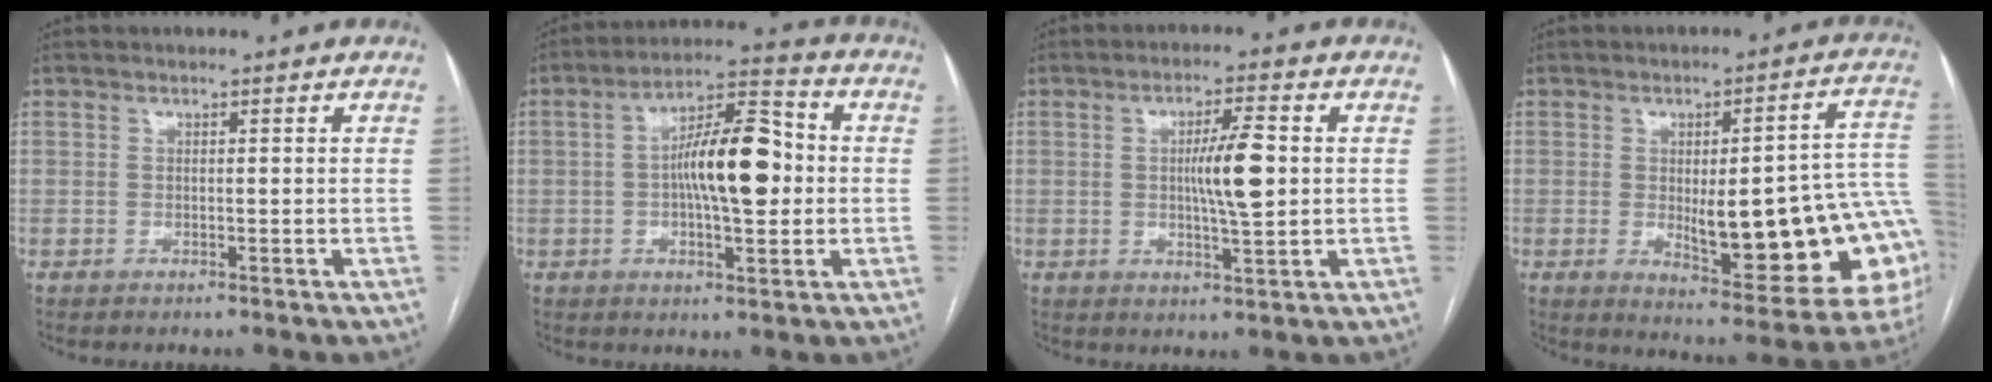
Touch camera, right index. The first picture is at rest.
{"total": 12.7, "force": [0.0, 3.8, 12.1], "torque": [-0.207, 0.024, -0.002]}
{"total": 7.5, "force": [0.5, 0.9, 7.4], "torque": [-0.125, 0.001, 0.008]}
{"total": 22.5, "force": [-2.4, 5.7, 21.6], "torque": [-0.196, 0.018, -0.008]}